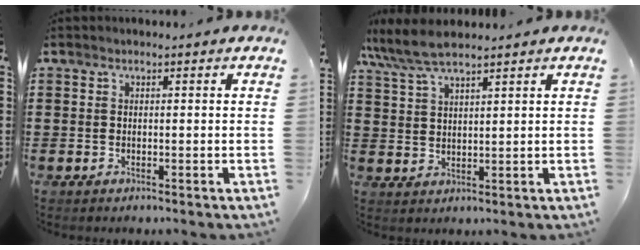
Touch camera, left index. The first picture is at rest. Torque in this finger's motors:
{"motor_torque": [0.27, -0.83, 0.26, 0.17]}